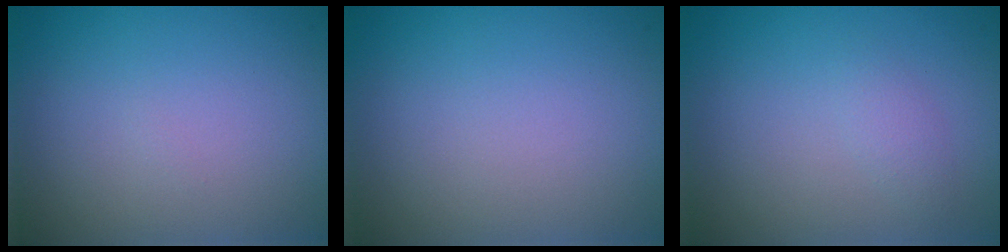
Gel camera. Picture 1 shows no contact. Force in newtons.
{"total": 0.0}
{"total": 1.1, "press": 1.1, "slide": 0.0}